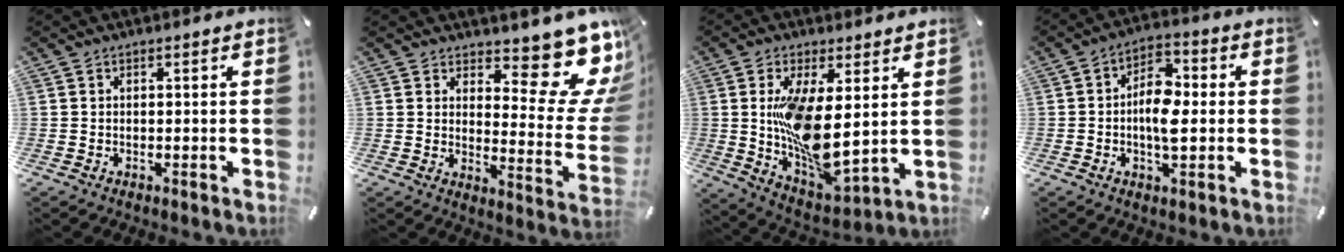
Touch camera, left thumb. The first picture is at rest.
{"total": 15.6, "force": [10.3, 6.9, 9.6], "torque": [-0.103, -0.102, 0.172]}
{"total": 14.6, "force": [2.2, 6.5, 12.9], "torque": [-0.252, -0.034, 0.044]}
{"total": 8.9, "force": [-1.1, 4.8, 7.4], "torque": [-0.119, 0.005, -0.023]}